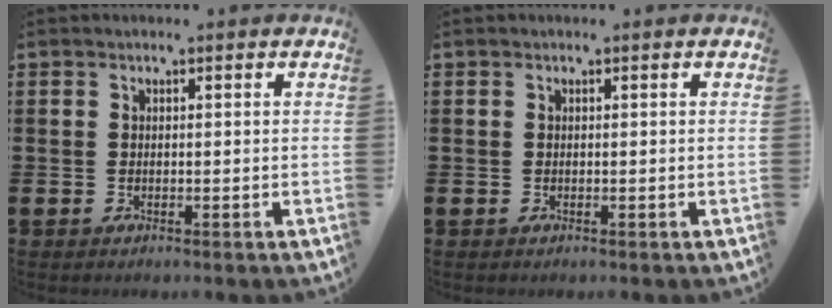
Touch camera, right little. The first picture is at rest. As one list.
[{"total": 0.0}]